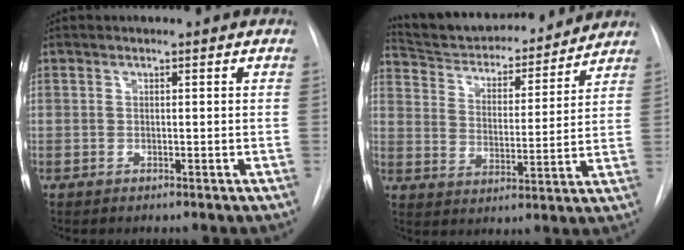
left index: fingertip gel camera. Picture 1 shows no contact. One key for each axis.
{"total": 18.3, "fx": 17.0, "fy": 4.2, "fz": 5.2, "tx": -0.079, "ty": 0.002, "tz": 0.256}